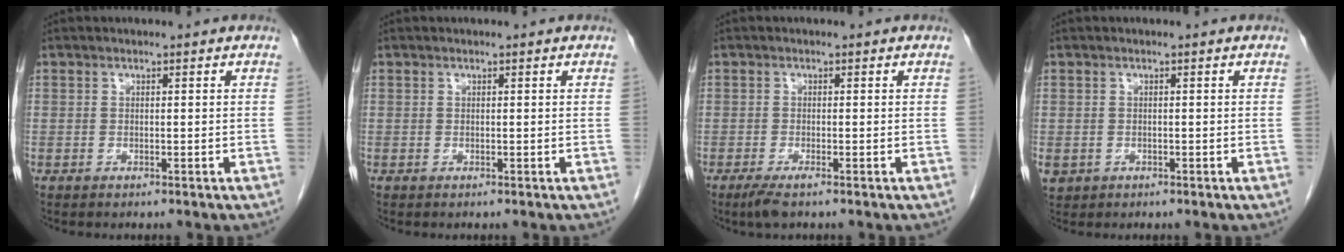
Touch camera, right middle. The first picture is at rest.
{"total": 0.0}
{"total": 2.5, "force": [-1.7, 0.2, 1.8], "torque": [-0.038, -0.007, -0.033]}
{"total": 2.3, "force": [-0.9, 2.0, 0.7], "torque": [-0.014, 0.000, -0.007]}